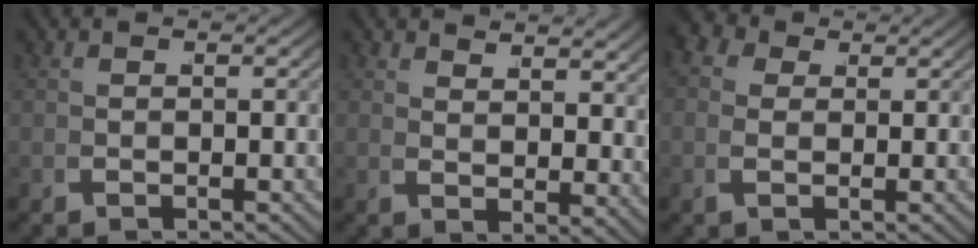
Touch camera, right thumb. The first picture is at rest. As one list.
[{"total": 3.2, "force": [2.8, 1.0, 1.3], "torque": [-0.001, -0.002, 0.050]}, {"total": 2.9, "force": [1.3, 2.3, 1.3], "torque": [-0.026, -0.007, 0.019]}]